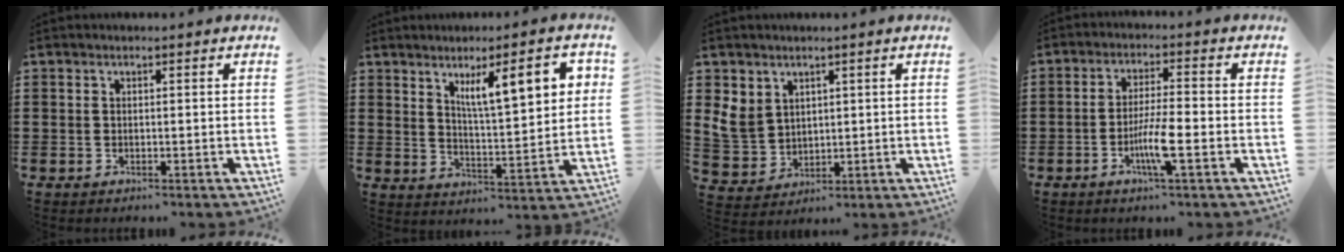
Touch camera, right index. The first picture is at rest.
{"total": 9.4, "force": [4.4, 2.2, 7.9], "torque": [-0.135, -0.004, 0.069]}
{"total": 5.5, "force": [2.2, 4.7, 1.9], "torque": [-0.070, 0.009, 0.040]}
{"total": 6.2, "force": [-2.2, 0.7, 5.8], "torque": [-0.110, -0.010, -0.041]}